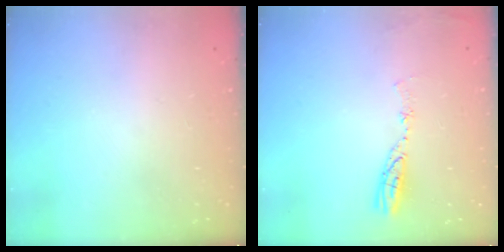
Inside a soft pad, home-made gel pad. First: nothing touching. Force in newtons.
{"total": 5.9, "press": 5.8, "slide": 0.7}